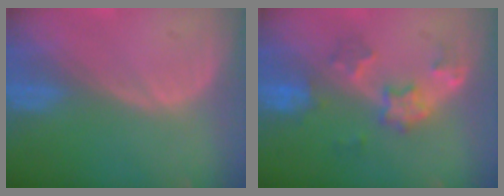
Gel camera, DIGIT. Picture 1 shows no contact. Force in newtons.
{"total": 6.0, "press": 5.5, "slide": 2.4}